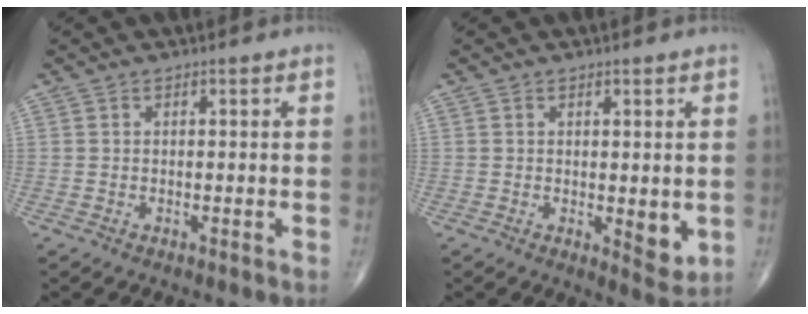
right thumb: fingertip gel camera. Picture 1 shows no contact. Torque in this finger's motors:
{"motor_torque": [2.60, 2.42, 0.75, -0.31, 0.07]}